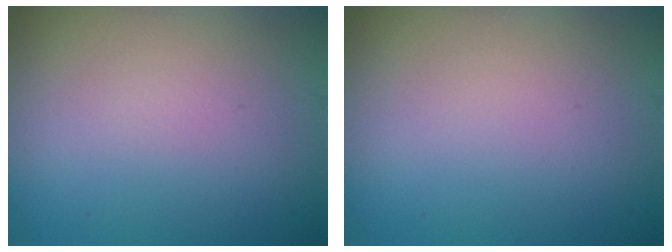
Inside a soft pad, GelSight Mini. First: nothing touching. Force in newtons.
{"total": 0.0}